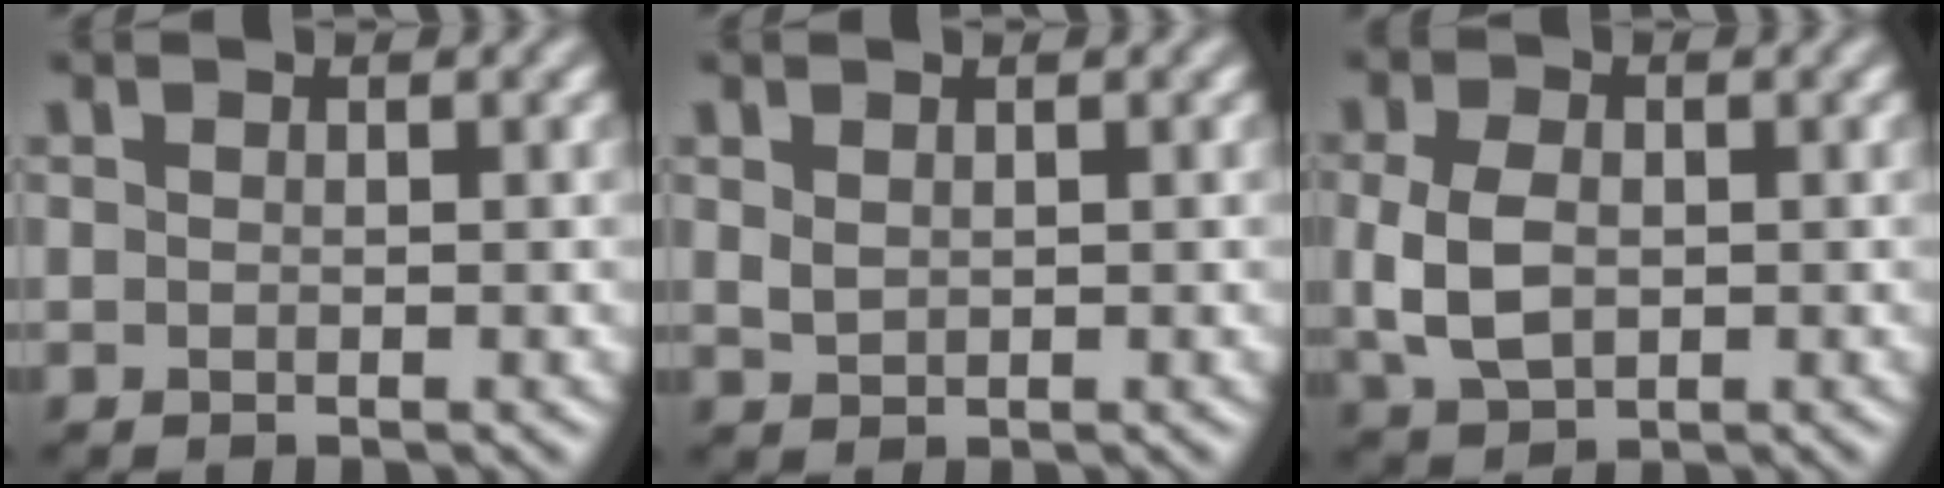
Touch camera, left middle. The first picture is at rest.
{"total": 0.9, "force": [0.5, 0.6, 0.5], "torque": [-0.016, -0.002, 0.014]}
{"total": 4.5, "force": [-0.1, 3.1, 3.3], "torque": [-0.076, -0.002, -0.001]}